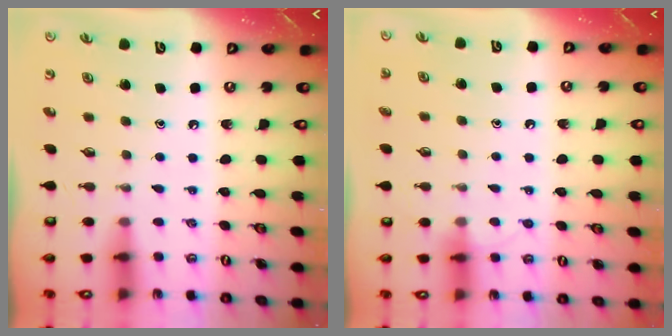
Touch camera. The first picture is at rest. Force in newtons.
{"total": 3.3, "press": 3.3, "slide": 0.3}